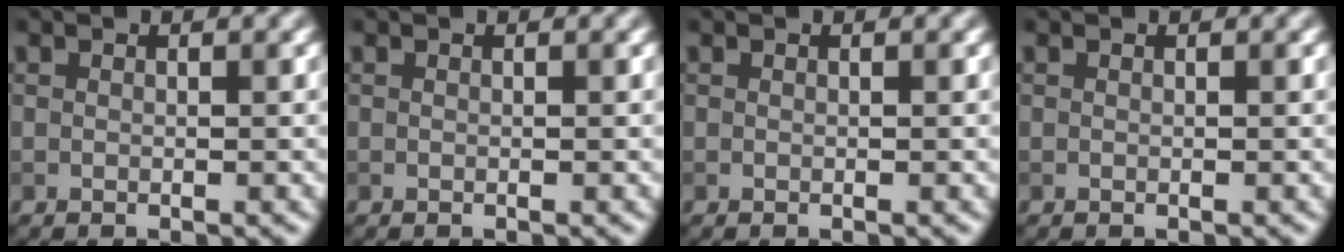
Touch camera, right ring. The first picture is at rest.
{"total": 0.0}
{"total": 0.0}
{"total": 0.0}